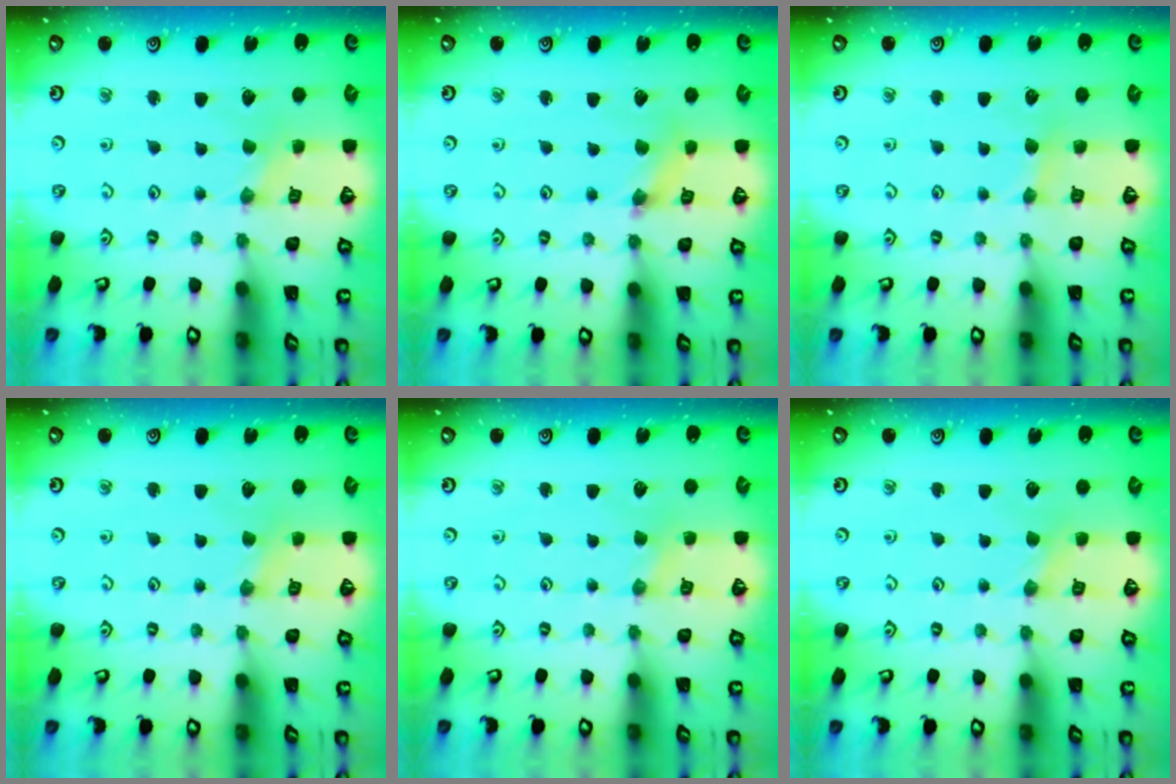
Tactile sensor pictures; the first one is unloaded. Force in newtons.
{"total": 2.5, "press": 2.5, "slide": 0.4}
{"total": 3.0, "press": 3.0, "slide": 0.4}
{"total": 1.5, "press": 1.4, "slide": 0.3}
{"total": 1.5, "press": 1.5, "slide": 0.3}
{"total": 1.8, "press": 1.8, "slide": 0.2}